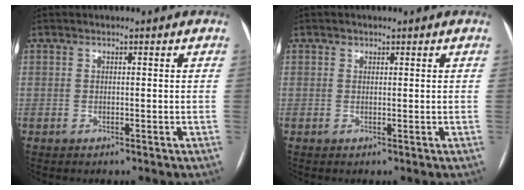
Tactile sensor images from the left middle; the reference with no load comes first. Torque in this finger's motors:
{"motor_torque": [0.18, -0.16, 0.09, 0.02]}